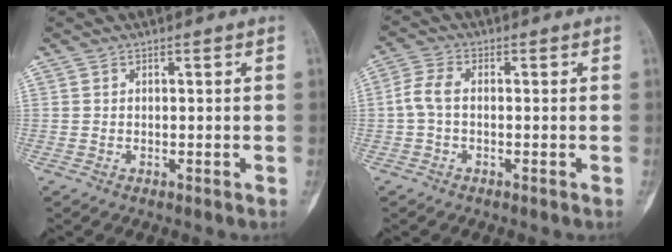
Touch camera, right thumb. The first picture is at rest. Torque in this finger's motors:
{"motor_torque": [0.01, 0.02, 0.28, -0.27, 0.04]}